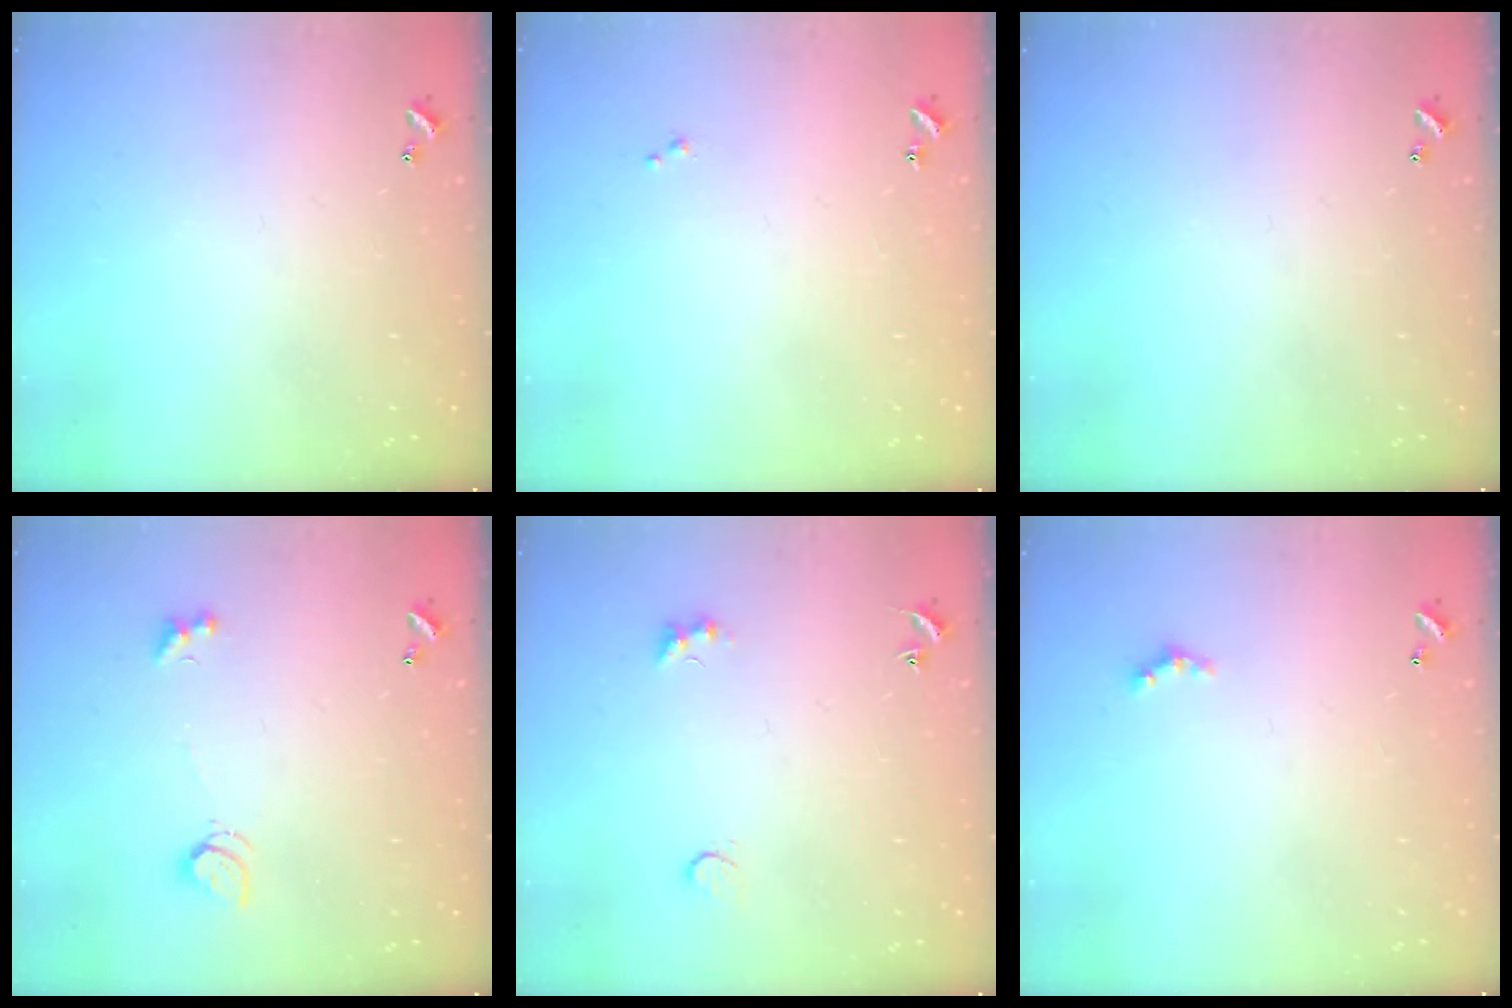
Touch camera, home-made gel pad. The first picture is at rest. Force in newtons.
{"total": 0.0}
{"total": 0.0}
{"total": 2.8, "press": 2.8, "slide": 0.6}
{"total": 3.0, "press": 2.9, "slide": 0.8}
{"total": 1.3, "press": 1.2, "slide": 0.4}